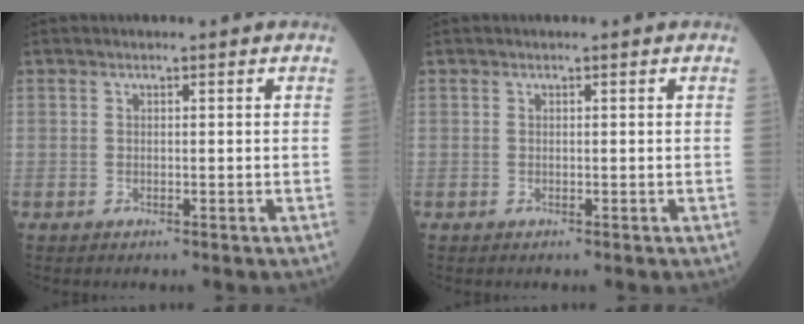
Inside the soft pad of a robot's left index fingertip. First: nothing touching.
{"total": 0.0}